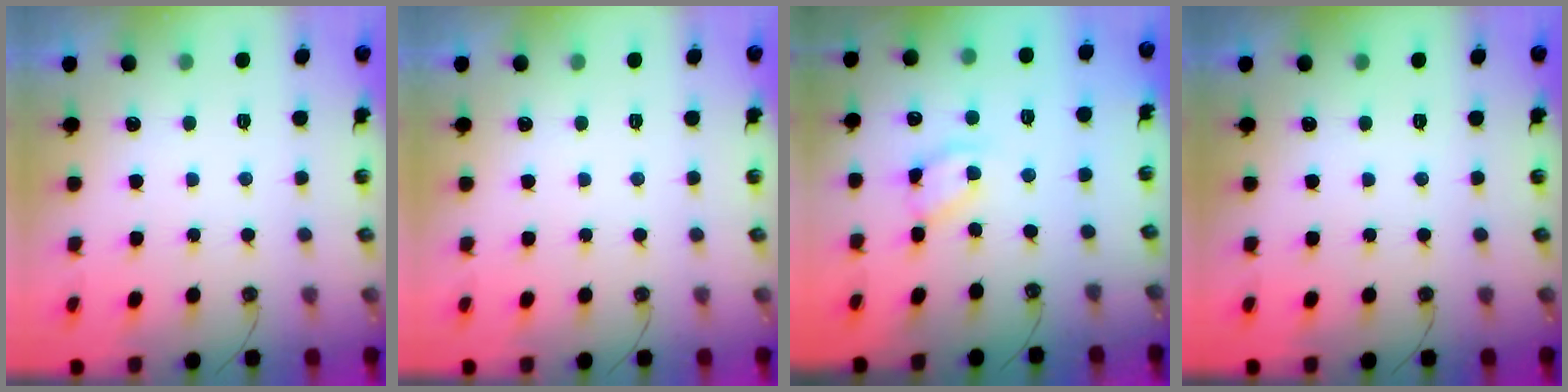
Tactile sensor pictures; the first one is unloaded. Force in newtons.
{"total": 0.0}
{"total": 11.4, "press": 11.4, "slide": 0.7}
{"total": 0.0}